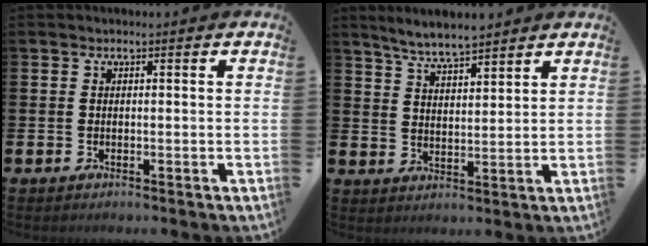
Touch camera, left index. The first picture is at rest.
{"total": 5.7, "force": [5.5, 0.4, 1.4], "torque": [-0.049, -0.021, 0.101]}